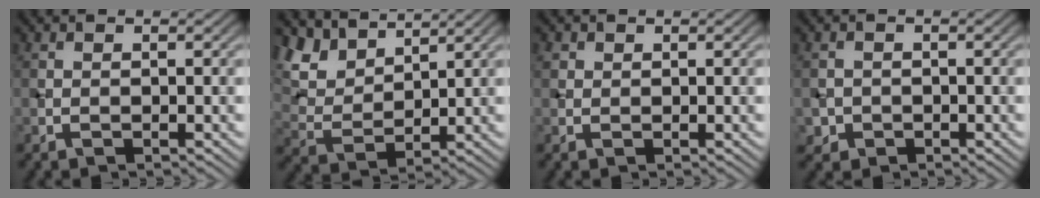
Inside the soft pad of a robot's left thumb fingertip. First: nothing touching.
{"total": 8.2, "force": [6.6, 3.5, 3.5], "torque": [-0.100, 0.009, 0.126]}
{"total": 1.1, "force": [0.6, 0.9, 0.3], "torque": [-0.005, 0.001, 0.011]}
{"total": 1.7, "force": [-0.7, 1.6, 0.2], "torque": [0.003, -0.006, -0.015]}